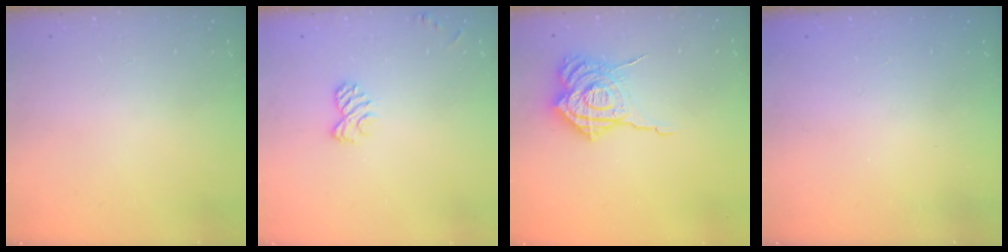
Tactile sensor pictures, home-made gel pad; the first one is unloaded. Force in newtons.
{"total": 6.1, "press": 5.9, "slide": 1.4}
{"total": 16.1, "press": 16.0, "slide": 1.7}
{"total": 2.3, "press": 2.2, "slide": 0.8}